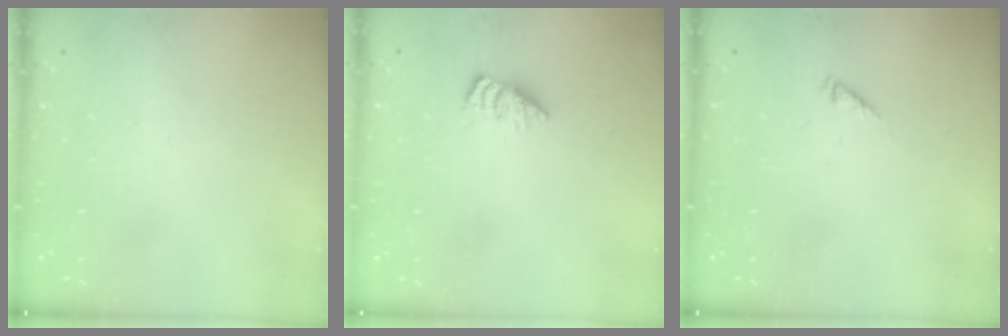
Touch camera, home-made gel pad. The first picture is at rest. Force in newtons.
{"total": 1.9, "press": 1.9, "slide": 0.3}
{"total": 0.9, "press": 0.8, "slide": 0.3}